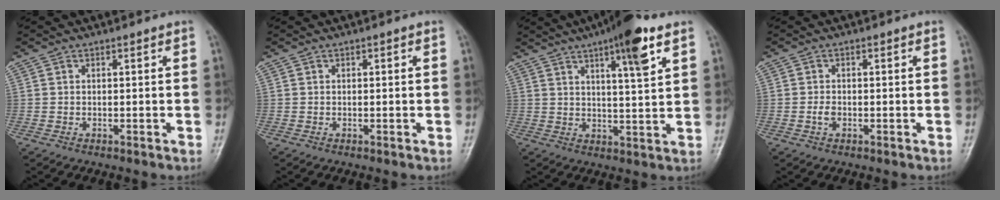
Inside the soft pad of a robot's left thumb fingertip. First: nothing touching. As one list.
[{"total": 0.0}, {"total": 11.2, "force": [6.2, 2.0, 9.1], "torque": [-0.131, -0.022, 0.090]}, {"total": 1.2, "force": [-0.6, 0.8, 0.7], "torque": [-0.018, 0.003, -0.014]}]